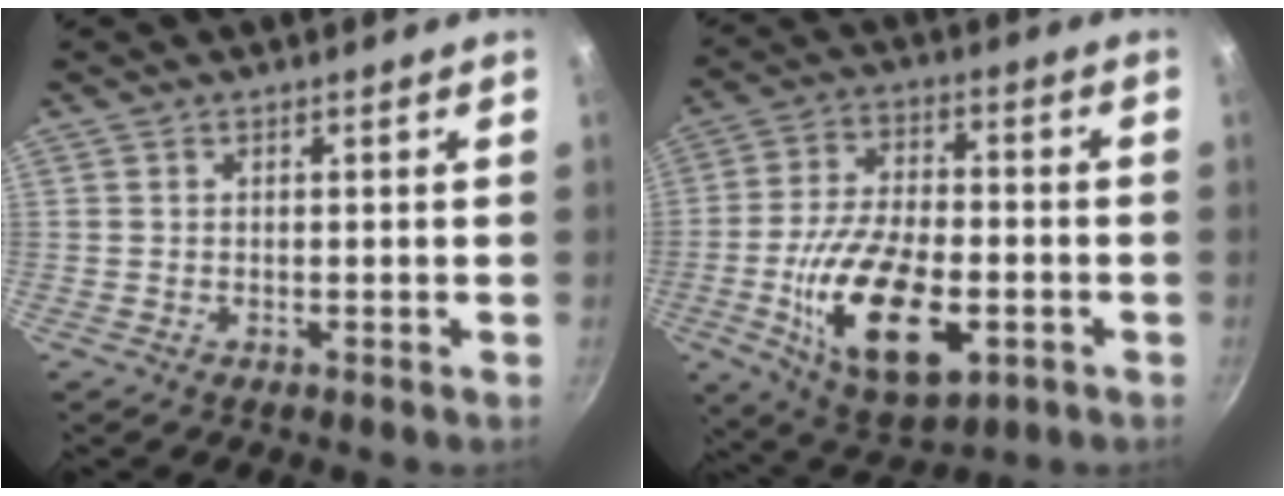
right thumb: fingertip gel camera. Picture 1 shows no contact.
{"total": 19.7, "force": [-5.5, 10.0, 16.0], "torque": [-0.276, 0.013, -0.090]}